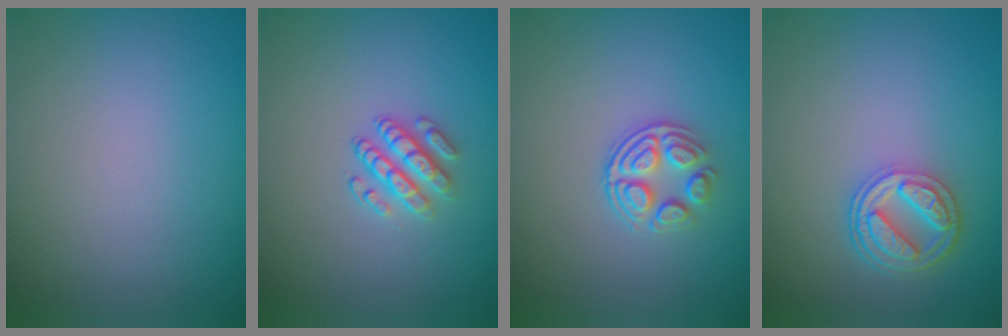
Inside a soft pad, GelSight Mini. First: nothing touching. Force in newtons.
{"total": 2.3, "press": 1.9, "slide": 1.4}
{"total": 3.1, "press": 2.6, "slide": 1.7}
{"total": 4.4, "press": 3.4, "slide": 2.7}